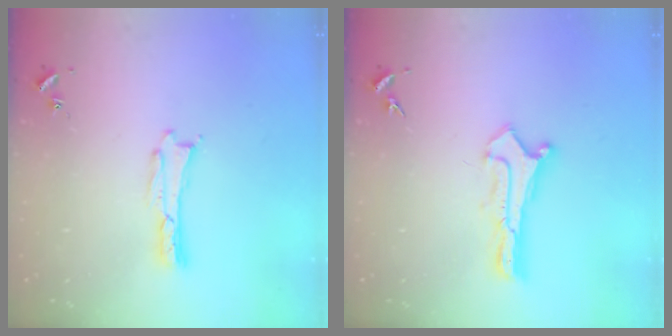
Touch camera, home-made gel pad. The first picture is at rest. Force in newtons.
{"total": 0.8, "press": 0.8, "slide": 0.0}